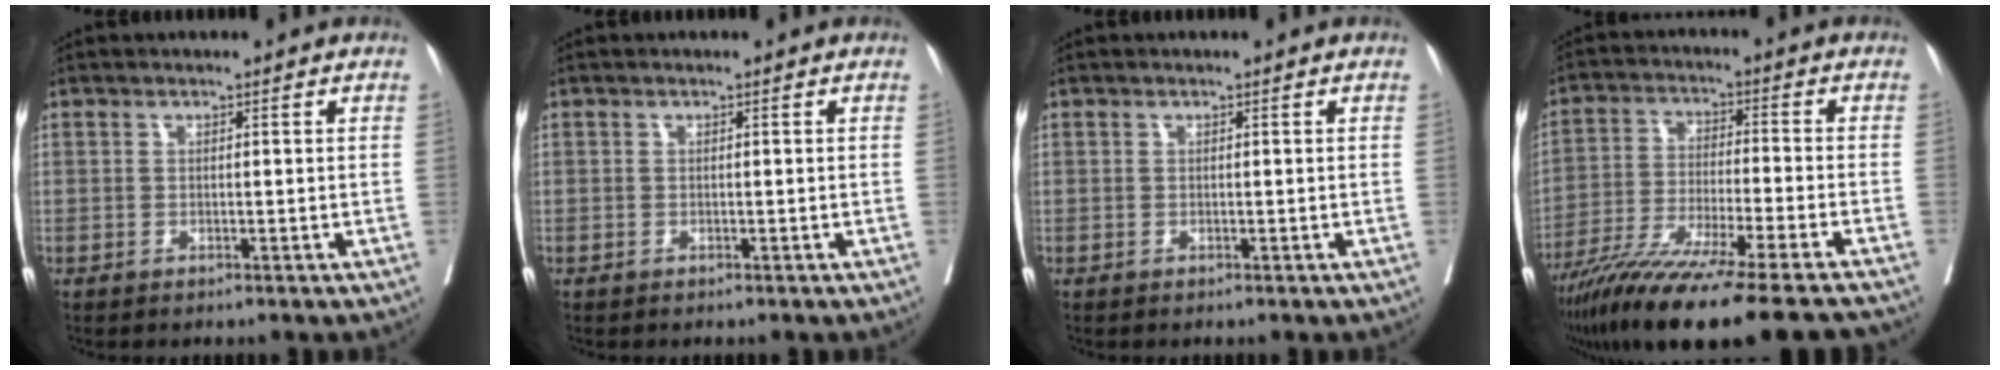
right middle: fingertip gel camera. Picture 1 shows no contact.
{"total": 0.0}
{"total": 0.0}
{"total": 20.9, "force": [-17.0, -0.3, 12.1], "torque": [-0.182, -0.057, -0.278]}